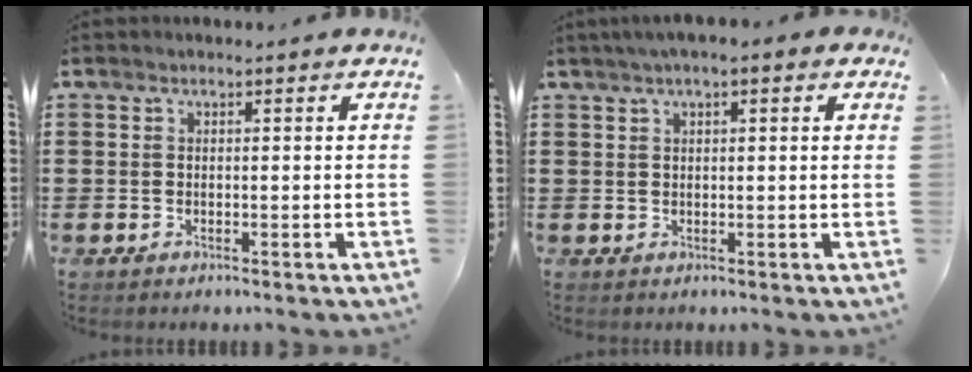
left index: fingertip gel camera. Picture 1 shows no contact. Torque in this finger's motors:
{"motor_torque": [2.14, 0.00, 1.05, 0.21]}